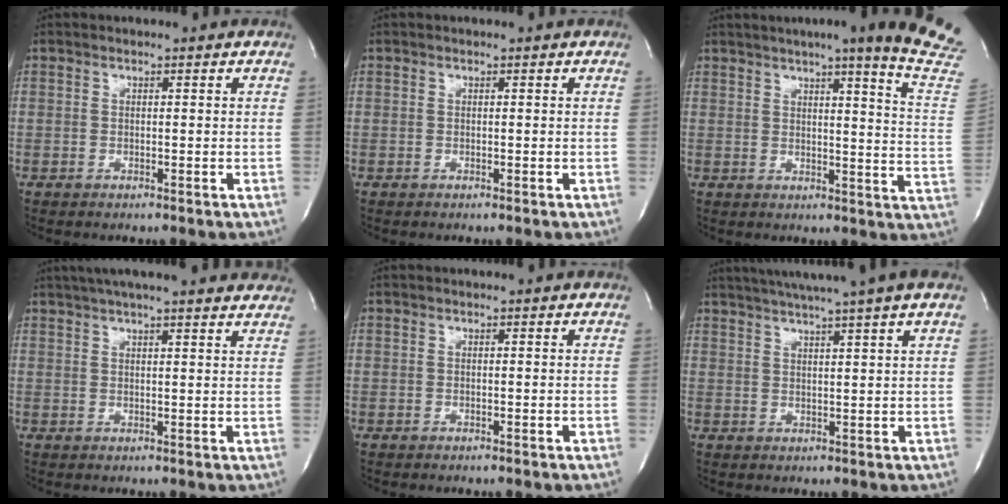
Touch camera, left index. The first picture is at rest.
{"total": 0.0}
{"total": 19.3, "force": [15.7, -1.2, 11.1], "torque": [-0.146, -0.070, 0.174]}
{"total": 20.3, "force": [17.9, 1.9, 9.4], "torque": [-0.149, 0.030, 0.227]}
{"total": 0.0}
{"total": 12.7, "force": [10.2, -1.2, 7.6], "torque": [-0.123, 0.019, 0.132]}